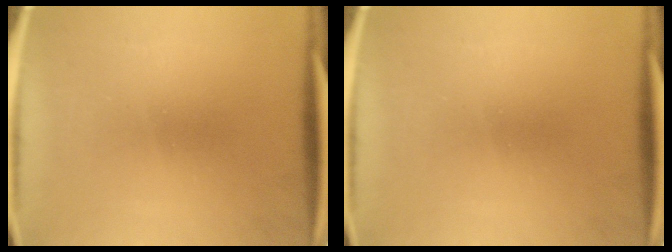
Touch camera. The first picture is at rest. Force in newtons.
{"total": 0.0}